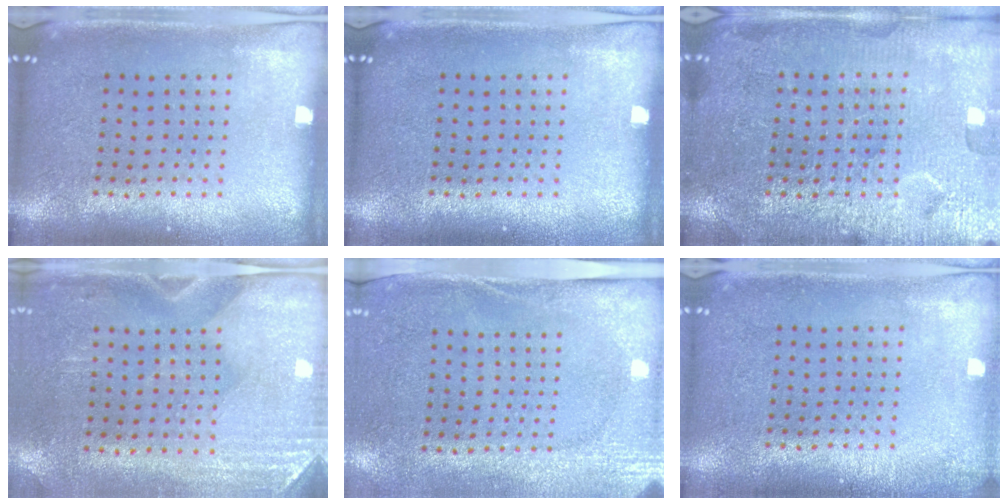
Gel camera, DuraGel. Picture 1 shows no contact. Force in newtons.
{"total": 0.0}
{"total": 4.2, "press": 4.2, "slide": 0.4}
{"total": 2.9, "press": 2.5, "slide": 1.5}
{"total": 2.7, "press": 2.1, "slide": 1.7}
{"total": 0.9, "press": 0.9, "slide": 0.1}